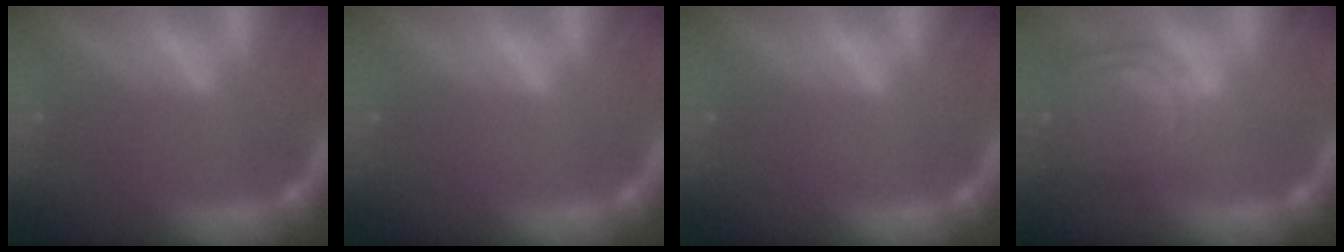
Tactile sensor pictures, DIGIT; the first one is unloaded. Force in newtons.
{"total": 0.0}
{"total": 0.0}
{"total": 8.0}